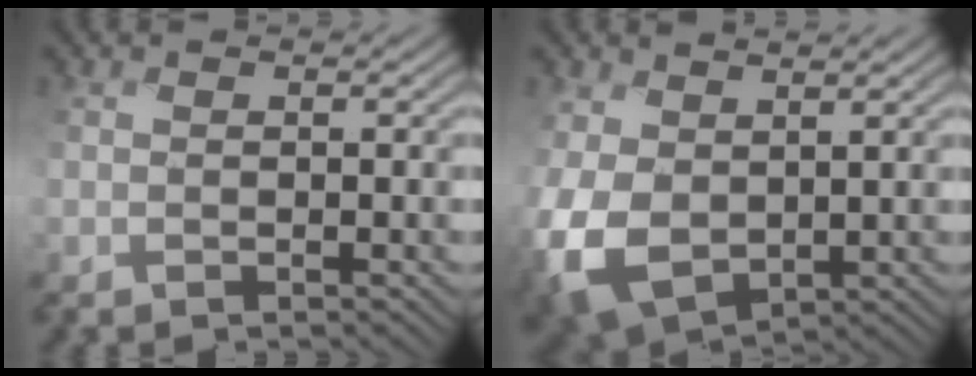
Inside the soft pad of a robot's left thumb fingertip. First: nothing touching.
{"total": 8.7, "force": [0.7, 6.3, 6.0], "torque": [-0.186, -0.016, 0.015]}